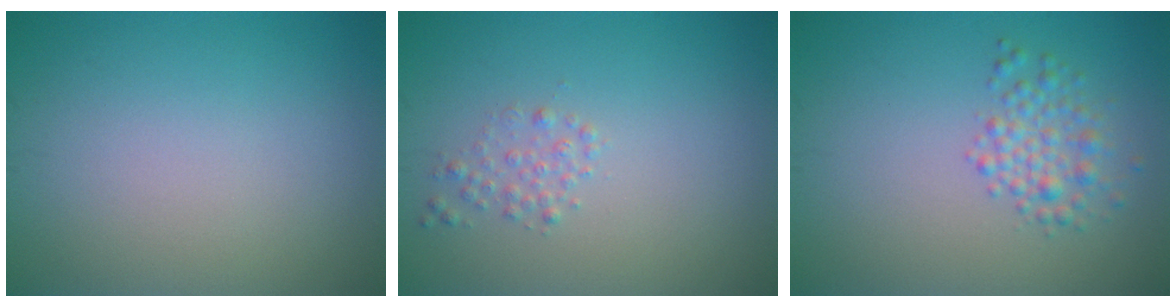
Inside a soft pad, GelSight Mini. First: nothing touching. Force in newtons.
{"total": 1.2, "press": 1.2, "slide": 0.0}
{"total": 2.5, "press": 2.5, "slide": 0.0}